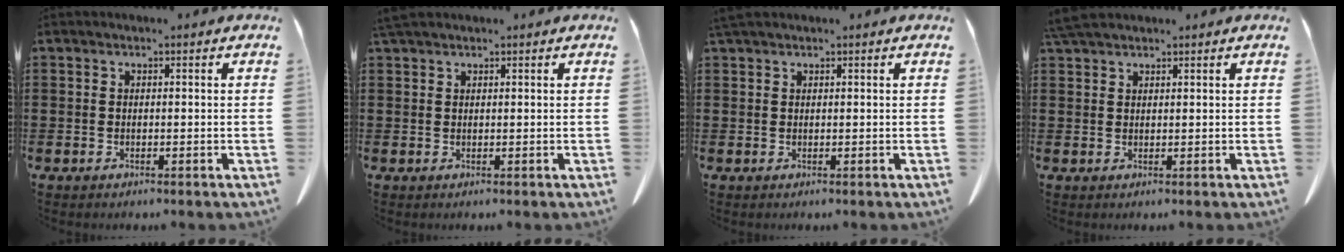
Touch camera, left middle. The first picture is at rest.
{"total": 1.4, "force": [1.2, 0.3, 0.7], "torque": [-0.017, 0.000, 0.024]}
{"total": 0.9, "force": [0.8, 0.1, 0.4], "torque": [-0.011, -0.001, 0.016]}
{"total": 3.2, "force": [2.8, 0.7, 1.5], "torque": [-0.038, 0.000, 0.055]}